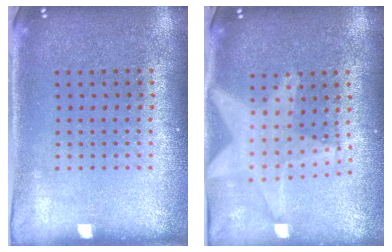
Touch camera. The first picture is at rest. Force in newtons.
{"total": 1.5, "press": 1.4, "slide": 0.4}